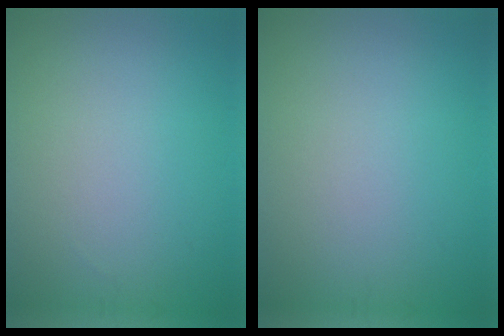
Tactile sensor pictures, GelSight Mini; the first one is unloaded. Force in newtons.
{"total": 0.0}